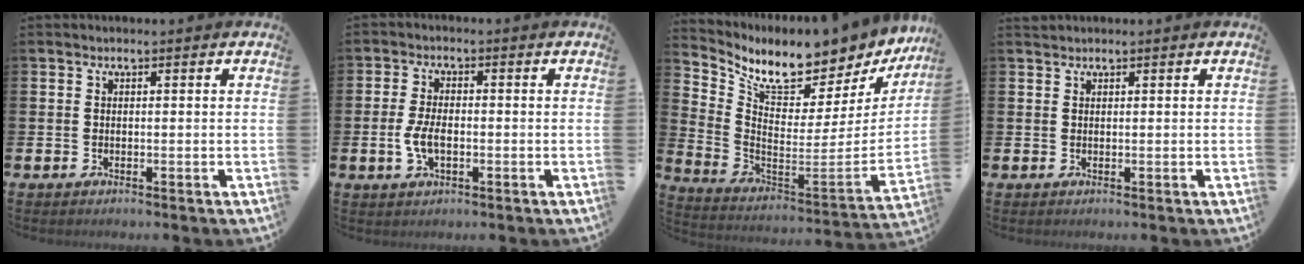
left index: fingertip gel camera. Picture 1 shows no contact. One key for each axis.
{"total": 4.2, "fx": -0.6, "fy": 2.1, "fz": 3.5, "tx": -0.068, "ty": 0.003, "tz": -0.014}
{"total": 8.1, "fx": 7.3, "fy": 2.3, "fz": 2.6, "tx": -0.080, "ty": -0.073, "tz": 0.121}
{"total": 0.8, "fx": 0.8, "fy": 0.1, "fz": -0.1, "tx": 0.009, "ty": 0.000, "tz": 0.013}